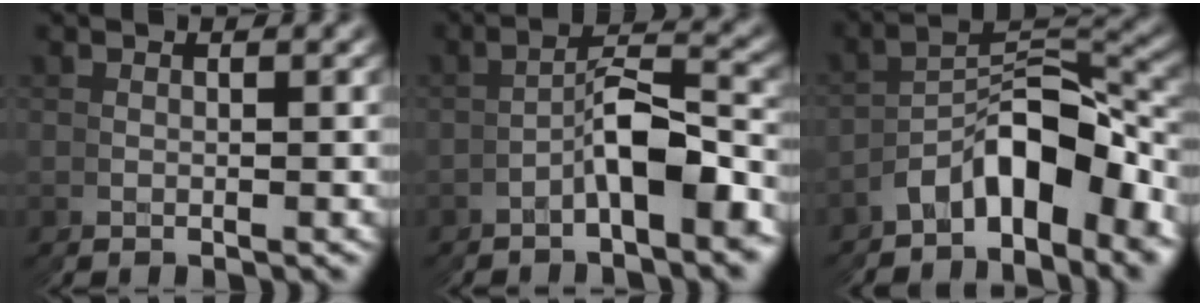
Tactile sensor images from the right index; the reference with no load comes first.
{"total": 4.5, "force": [-2.7, 1.3, 3.4], "torque": [-0.046, 0.003, -0.044]}
{"total": 7.5, "force": [-4.1, 3.6, 5.1], "torque": [-0.079, -0.010, -0.055]}